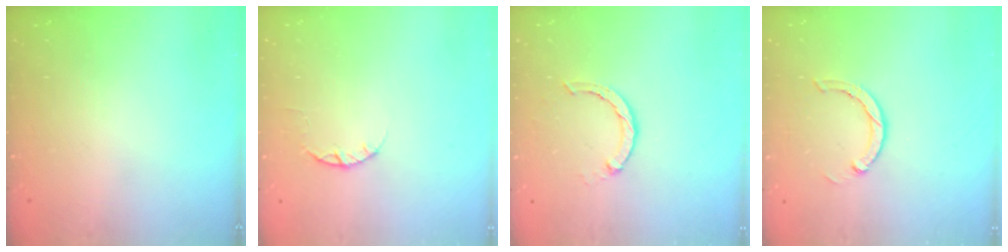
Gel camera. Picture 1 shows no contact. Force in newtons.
{"total": 2.4, "press": 2.4, "slide": 0.4}
{"total": 2.3, "press": 2.3, "slide": 0.2}
{"total": 3.0, "press": 3.0, "slide": 0.1}